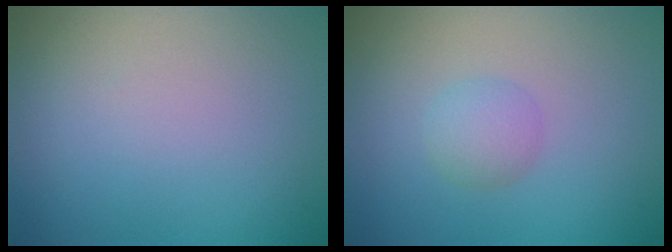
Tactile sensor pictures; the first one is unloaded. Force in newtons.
{"total": 1.8, "press": 1.8, "slide": 0.1}